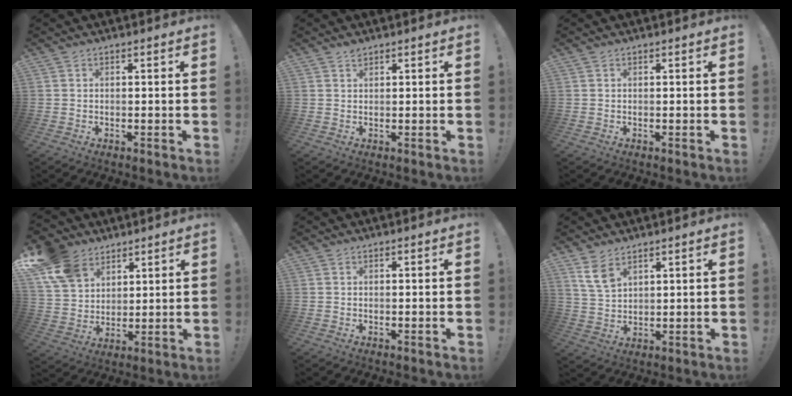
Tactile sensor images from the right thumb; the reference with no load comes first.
{"total": 1.3, "force": [1.1, 0.4, 0.5], "torque": [-0.004, -0.004, 0.020]}
{"total": 0.0}
{"total": 13.4, "force": [8.2, 9.2, 5.2], "torque": [-0.094, -0.046, 0.164]}
{"total": 0.0}
{"total": 7.1, "force": [4.5, 3.8, 3.8], "torque": [-0.067, -0.020, 0.088]}